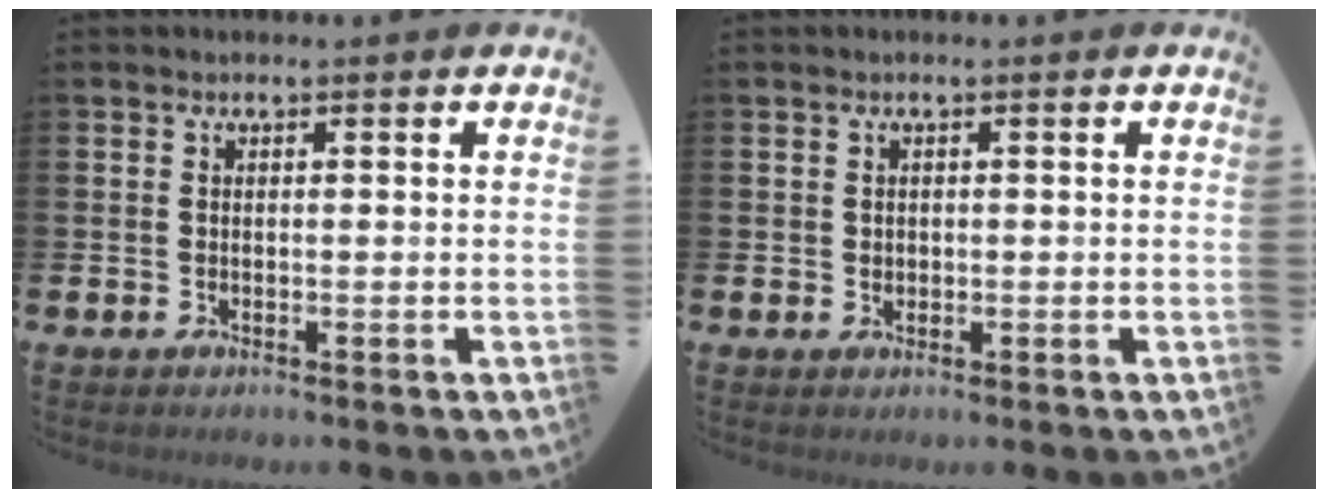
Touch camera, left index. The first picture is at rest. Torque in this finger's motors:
{"motor_torque": [0.07, 0.00, 0.00, 0.01]}